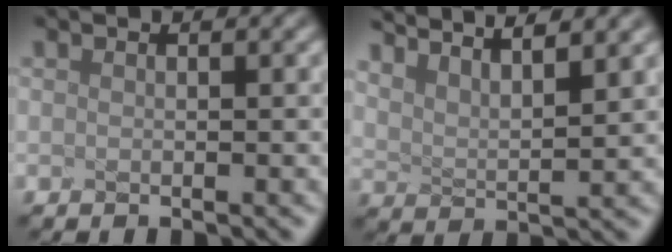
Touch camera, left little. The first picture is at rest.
{"total": 5.7, "force": [5.0, 0.6, 2.7], "torque": [-0.061, 0.017, 0.082]}